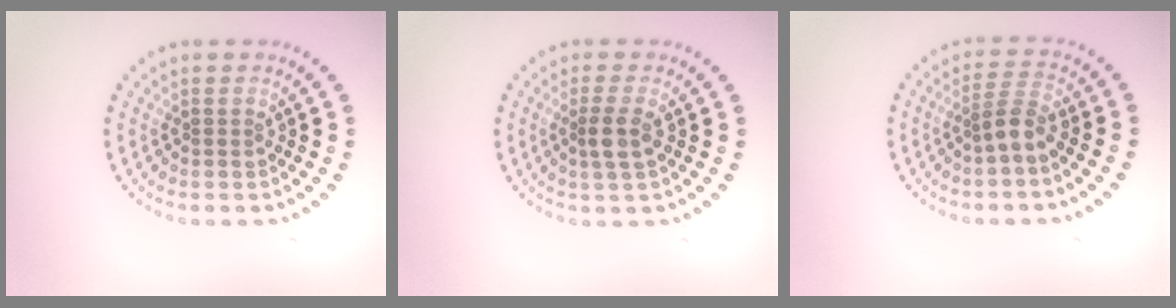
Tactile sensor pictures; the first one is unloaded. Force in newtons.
{"total": 2.0, "press": 1.7, "slide": 1.1}
{"total": 2.3, "press": 1.7, "slide": 1.6}